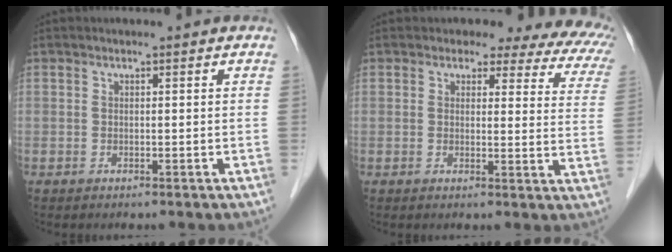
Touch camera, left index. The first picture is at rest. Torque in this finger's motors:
{"motor_torque": [0.26, -0.63, 0.29, 0.07]}